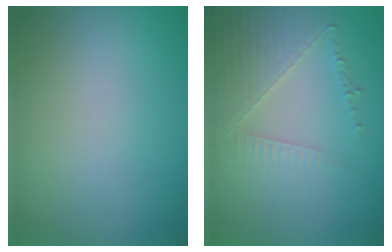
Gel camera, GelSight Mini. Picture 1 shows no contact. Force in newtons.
{"total": 4.4, "press": 2.9, "slide": 3.3}